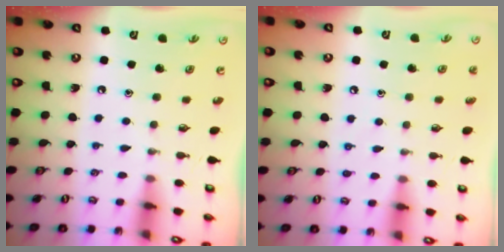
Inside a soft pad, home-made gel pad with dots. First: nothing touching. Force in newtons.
{"total": 4.1, "press": 4.1, "slide": 0.4}